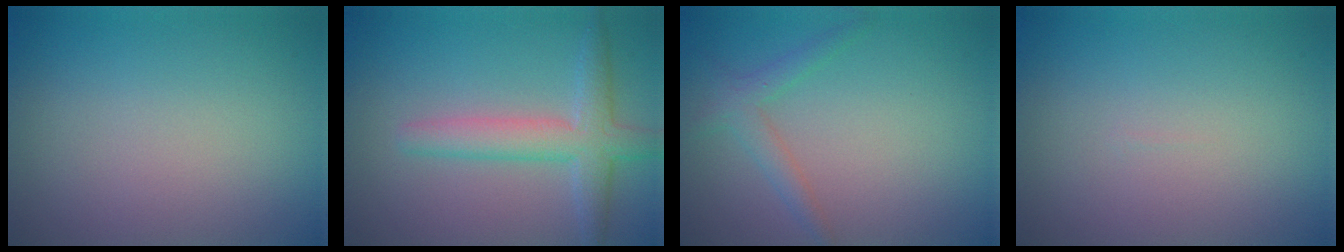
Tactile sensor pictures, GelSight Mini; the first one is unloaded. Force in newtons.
{"total": 3.9, "press": 3.9, "slide": 0.2}
{"total": 2.0, "press": 2.0, "slide": 0.1}
{"total": 0.0}